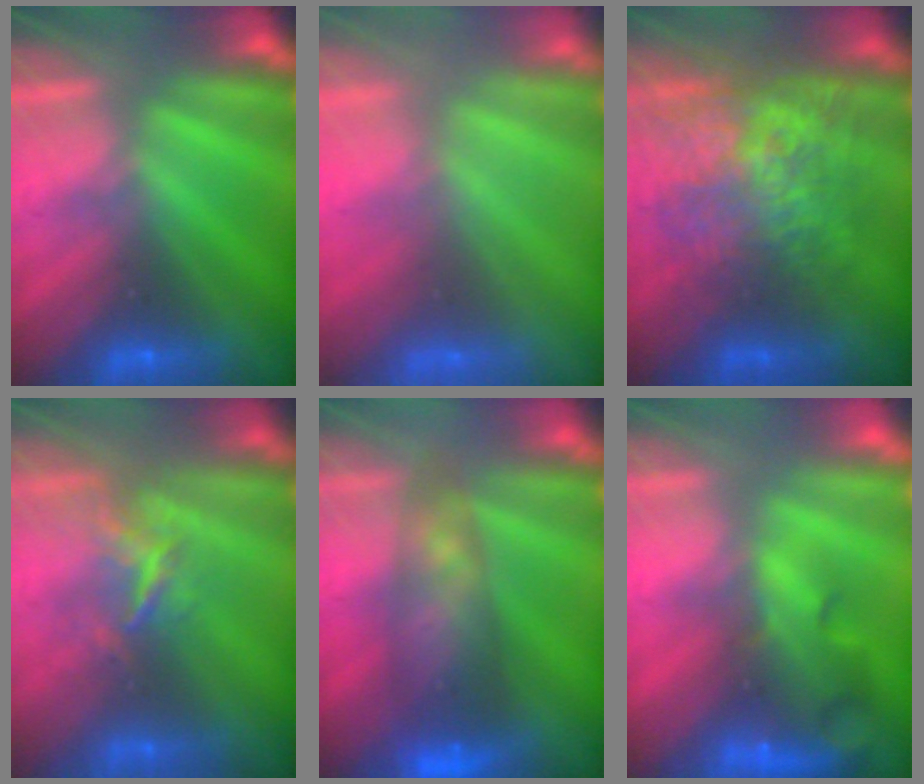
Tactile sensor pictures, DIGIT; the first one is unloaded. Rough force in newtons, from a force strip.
{"total": 6.6}
{"total": 11.1}
{"total": 3.2}
{"total": 8.6}
{"total": 10.1}